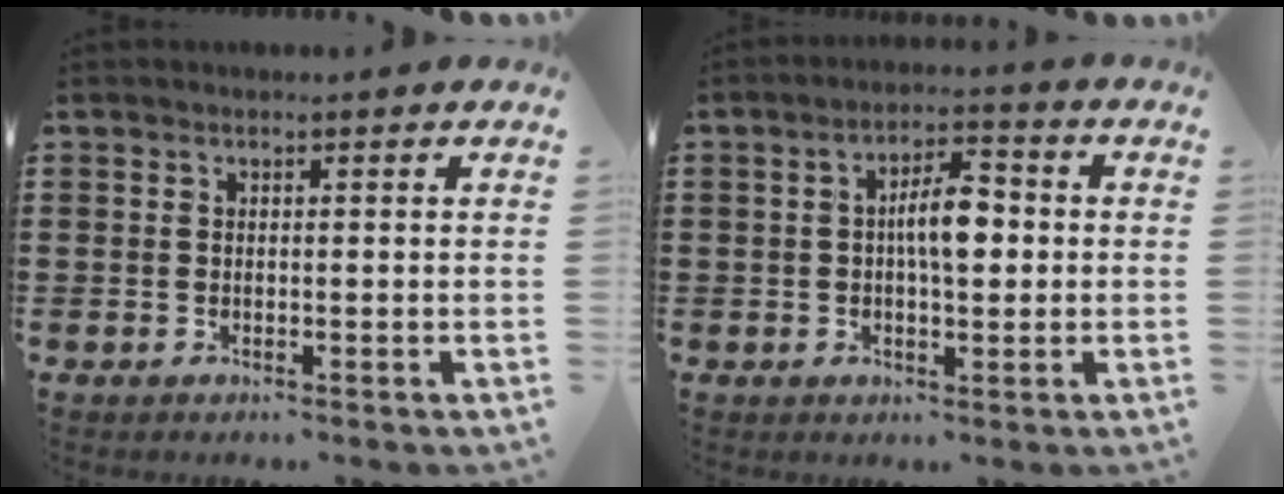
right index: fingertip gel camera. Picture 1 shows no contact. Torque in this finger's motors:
{"motor_torque": [1.20, -0.57, 0.29, 0.17]}